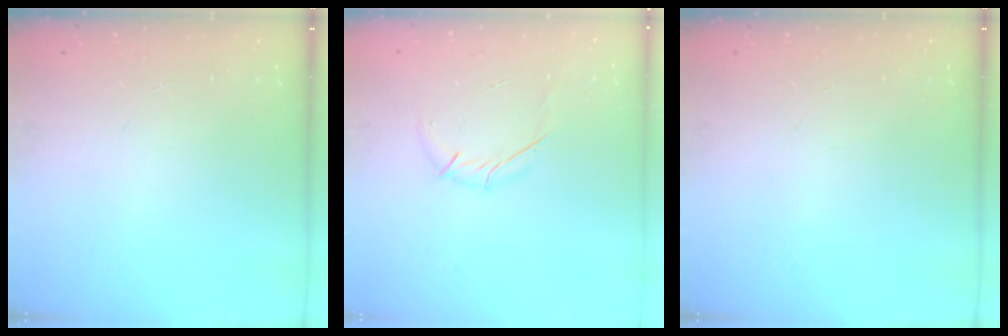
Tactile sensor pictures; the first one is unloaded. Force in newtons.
{"total": 3.9, "press": 3.8, "slide": 0.8}
{"total": 0.0}